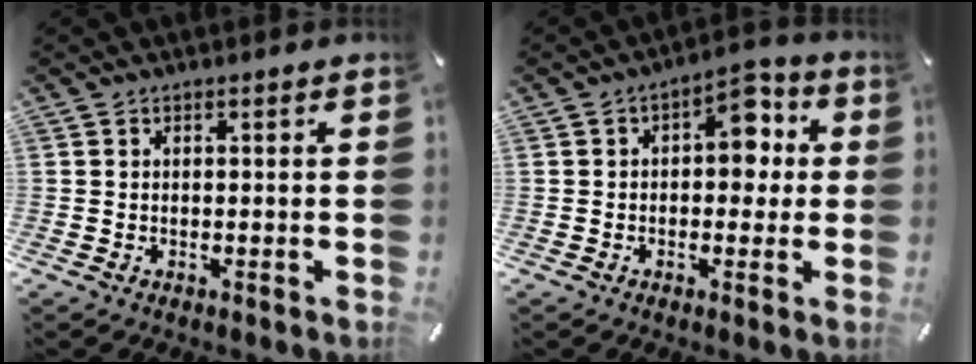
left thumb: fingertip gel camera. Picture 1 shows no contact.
{"total": 7.9, "force": [1.3, 5.0, 5.9], "torque": [-0.060, -0.007, 0.010]}